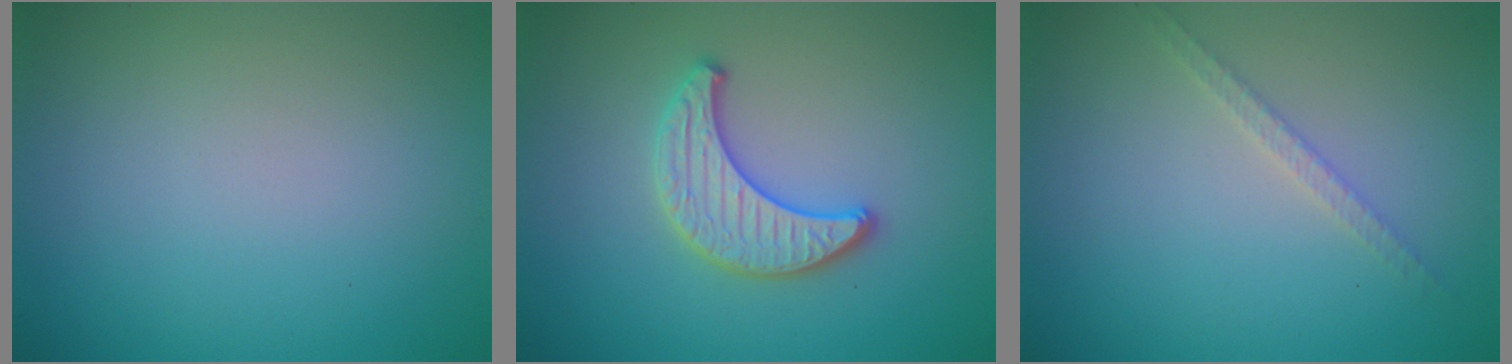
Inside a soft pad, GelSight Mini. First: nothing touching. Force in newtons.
{"total": 3.3, "press": 3.3, "slide": 0.2}
{"total": 1.3, "press": 1.3, "slide": 0.2}